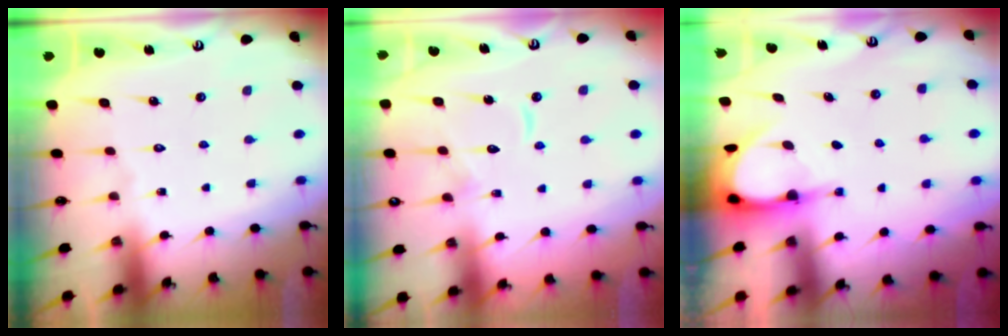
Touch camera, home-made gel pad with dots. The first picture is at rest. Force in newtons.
{"total": 9.4, "press": 9.4, "slide": 1.0}
{"total": 3.9, "press": 3.9, "slide": 0.3}